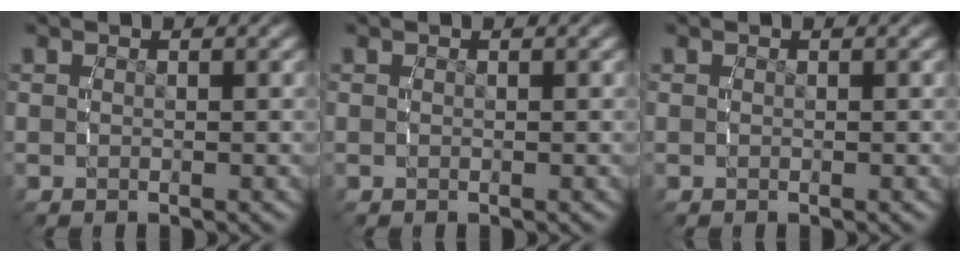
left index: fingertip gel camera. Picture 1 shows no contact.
{"total": 0.0}
{"total": 0.0}